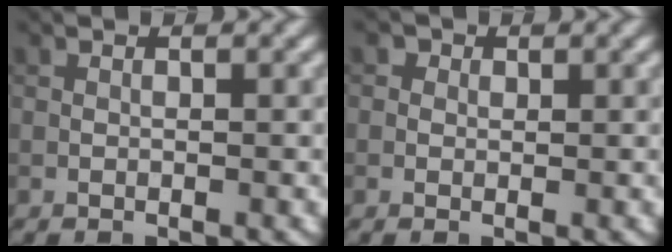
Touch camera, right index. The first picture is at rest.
{"total": 1.4, "force": [0.6, 1.1, 0.5], "torque": [-0.004, 0.003, -0.008]}